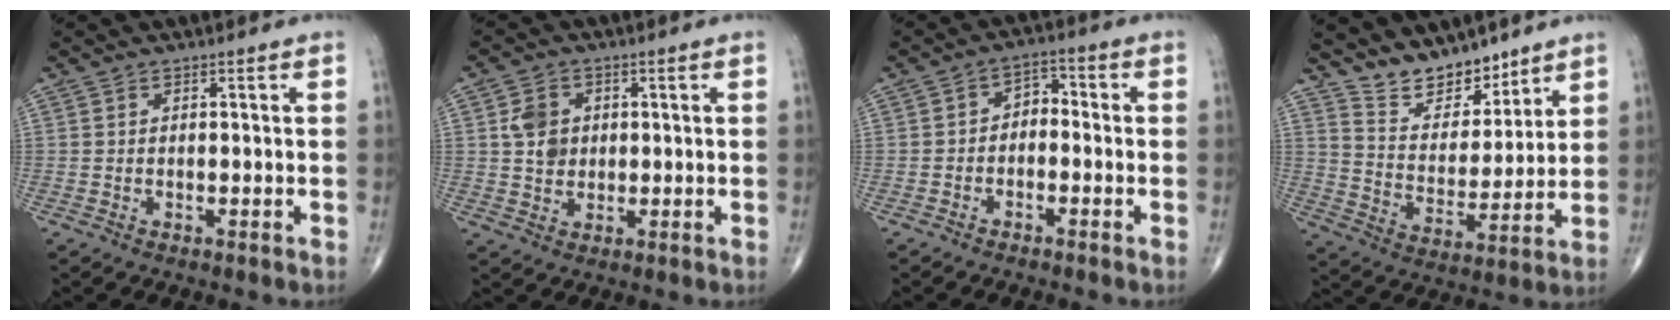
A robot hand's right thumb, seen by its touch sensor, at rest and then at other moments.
{"total": 5.4, "force": [1.0, 4.4, 2.9], "torque": [-0.032, -0.004, 0.018]}
{"total": 3.8, "force": [-1.0, 2.6, 2.6], "torque": [-0.025, 0.027, -0.028]}
{"total": 11.1, "force": [9.3, 5.0, 3.5], "torque": [-0.029, -0.071, 0.177]}